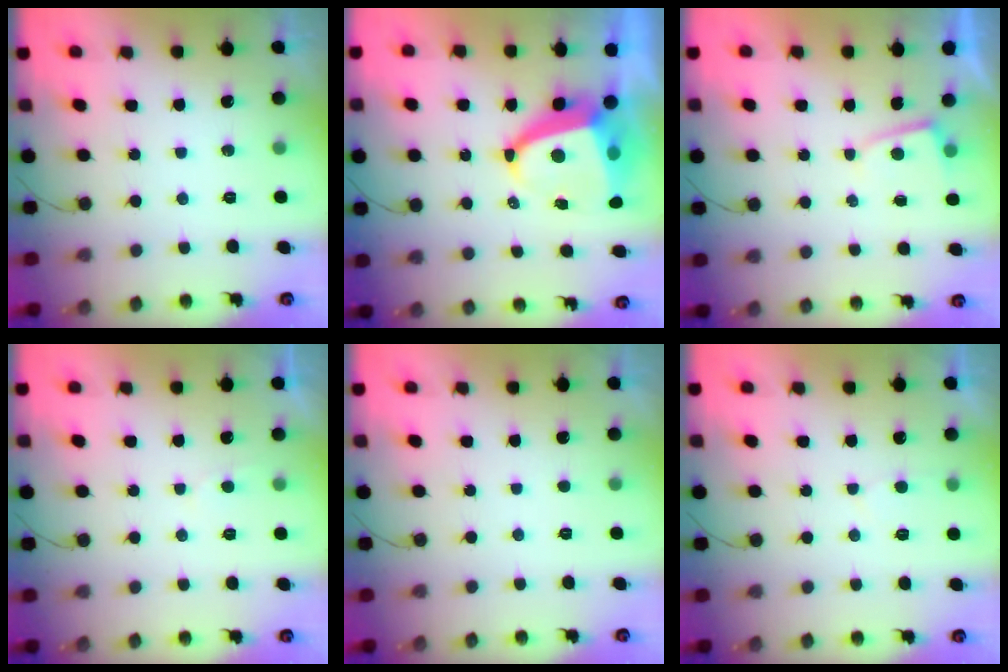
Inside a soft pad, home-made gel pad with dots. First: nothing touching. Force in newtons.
{"total": 10.2, "press": 10.1, "slide": 1.3}
{"total": 2.3, "press": 2.3, "slide": 0.2}
{"total": 2.0, "press": 1.9, "slide": 0.3}
{"total": 1.6, "press": 1.6, "slide": 0.2}
{"total": 2.3, "press": 2.3, "slide": 0.2}